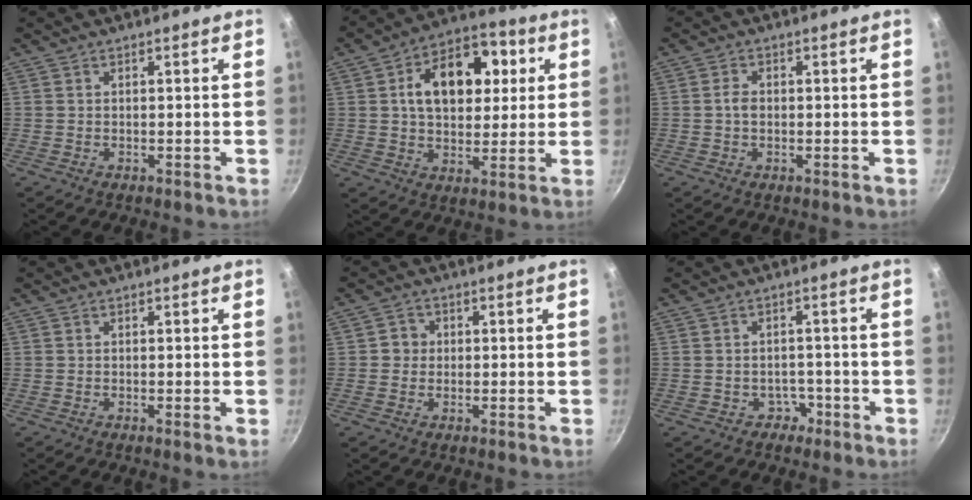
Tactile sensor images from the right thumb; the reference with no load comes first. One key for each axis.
{"total": 16.4, "fx": 4.0, "fy": 10.4, "fz": 12.1, "tx": -0.148, "ty": 0.013, "tz": 0.058}
{"total": 2.3, "fx": -0.1, "fy": 1.7, "fz": 1.6, "tx": -0.027, "ty": 0.005, "tz": -0.004}
{"total": 0.7, "fx": 0.0, "fy": 0.1, "fz": 0.7, "tx": -0.015, "ty": -0.004, "tz": -0.002}
{"total": 2.9, "fx": 0.1, "fy": 2.8, "fz": 0.9, "tx": 0.006, "ty": 0.007, "tz": -0.002}
{"total": 2.6, "fx": -1.4, "fy": 2.2, "fz": 0.5, "tx": 0.011, "ty": 0.016, "tz": -0.022}